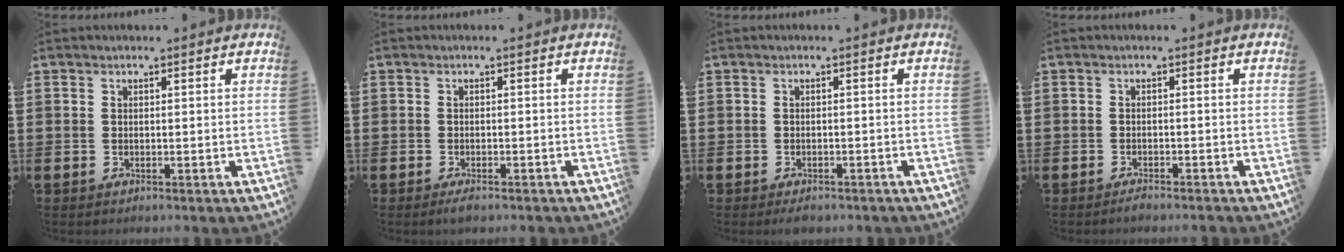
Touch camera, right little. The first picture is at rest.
{"total": 0.9, "force": [-0.5, 0.2, 0.7], "torque": [-0.005, -0.005, -0.012]}
{"total": 0.8, "force": [-0.7, 0.2, 0.2], "torque": [-0.006, -0.002, -0.014]}
{"total": 0.9, "force": [-0.9, 0.0, 0.3], "torque": [-0.008, -0.001, -0.017]}